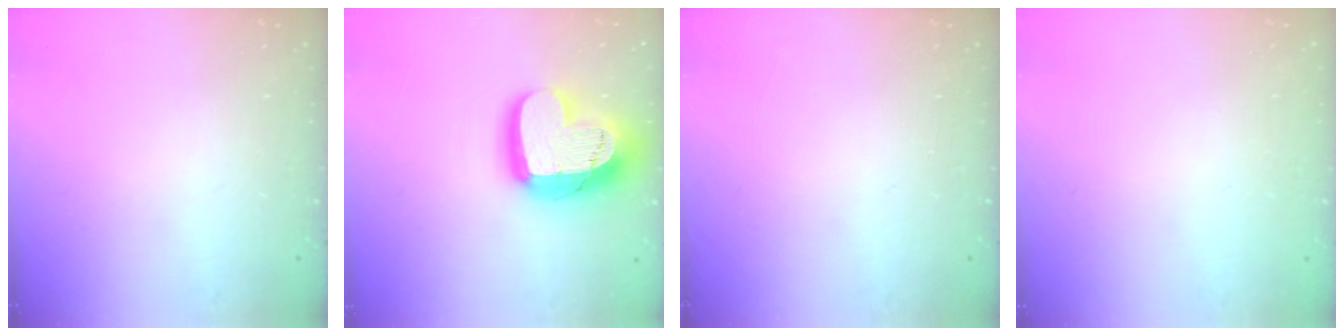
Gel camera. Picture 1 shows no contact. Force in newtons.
{"total": 24.2, "press": 24.1, "slide": 1.8}
{"total": 0.0}
{"total": 0.0}